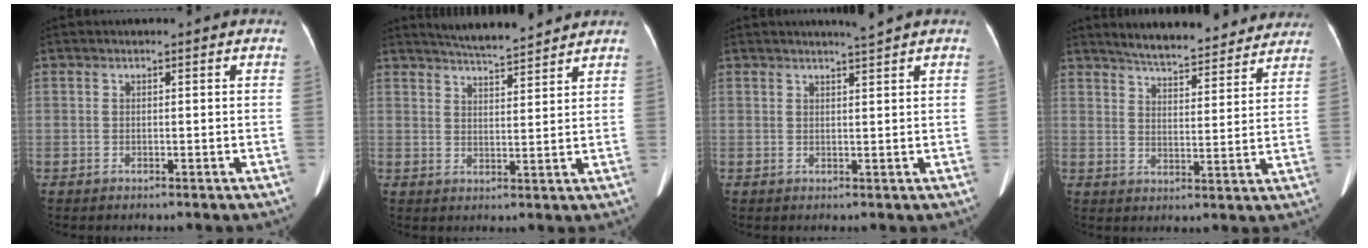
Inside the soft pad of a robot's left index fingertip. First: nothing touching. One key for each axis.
{"total": 8.0, "fx": 7.6, "fy": 0.0, "fz": 2.5, "tx": -0.049, "ty": 0.012, "tz": 0.115}
{"total": 1.8, "fx": 1.5, "fy": -0.9, "fz": 0.4, "tx": -0.012, "ty": -0.012, "tz": 0.030}
{"total": 16.3, "fx": 15.0, "fy": 3.1, "fz": 5.6, "tx": -0.070, "ty": 0.006, "tz": 0.195}